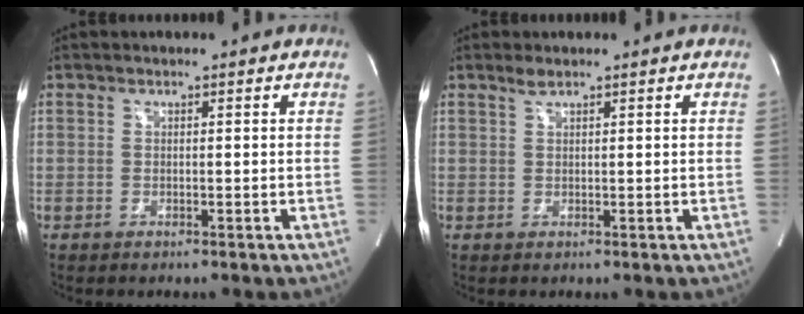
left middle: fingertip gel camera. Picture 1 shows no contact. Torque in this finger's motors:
{"motor_torque": [0.25, 0.08, -0.04, 0.00]}